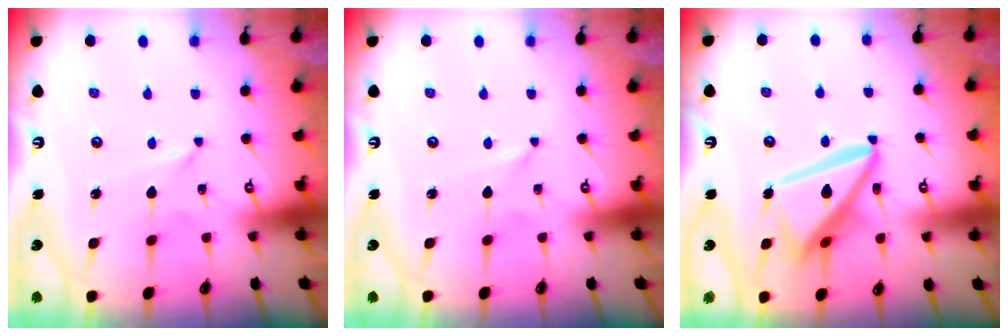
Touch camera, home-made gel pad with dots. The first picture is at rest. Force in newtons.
{"total": 0.0}
{"total": 16.0, "press": 15.9, "slide": 1.8}